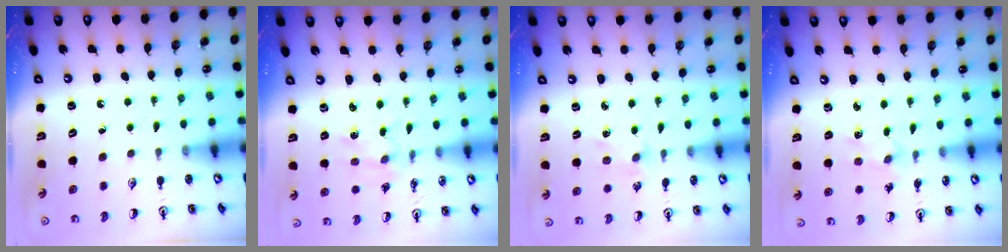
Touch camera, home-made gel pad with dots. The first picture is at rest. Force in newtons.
{"total": 1.5, "press": 1.5, "slide": 0.3}
{"total": 3.1, "press": 3.1, "slide": 0.5}
{"total": 1.8, "press": 1.8, "slide": 0.3}